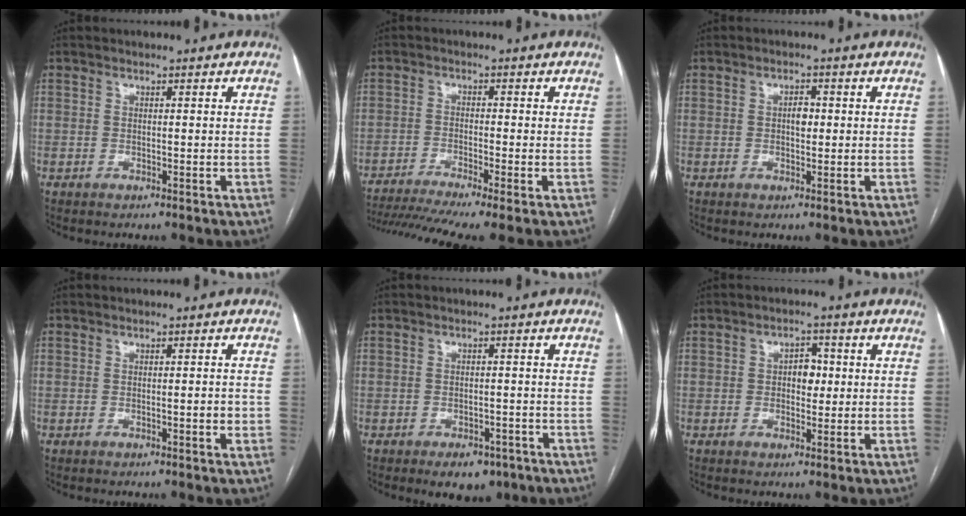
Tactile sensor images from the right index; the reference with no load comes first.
{"total": 12.2, "force": [-9.5, -0.2, 7.6], "torque": [-0.125, -0.020, -0.156]}
{"total": 2.1, "force": [0.1, 1.1, 1.8], "torque": [-0.027, 0.004, 0.001]}
{"total": 1.7, "force": [-0.4, 0.3, 1.6], "torque": [-0.020, 0.001, -0.004]}
{"total": 5.6, "force": [-3.8, 3.1, 2.7], "torque": [-0.027, 0.002, -0.047]}
{"total": 3.4, "force": [0.2, 2.1, 2.7], "torque": [-0.036, 0.009, 0.005]}